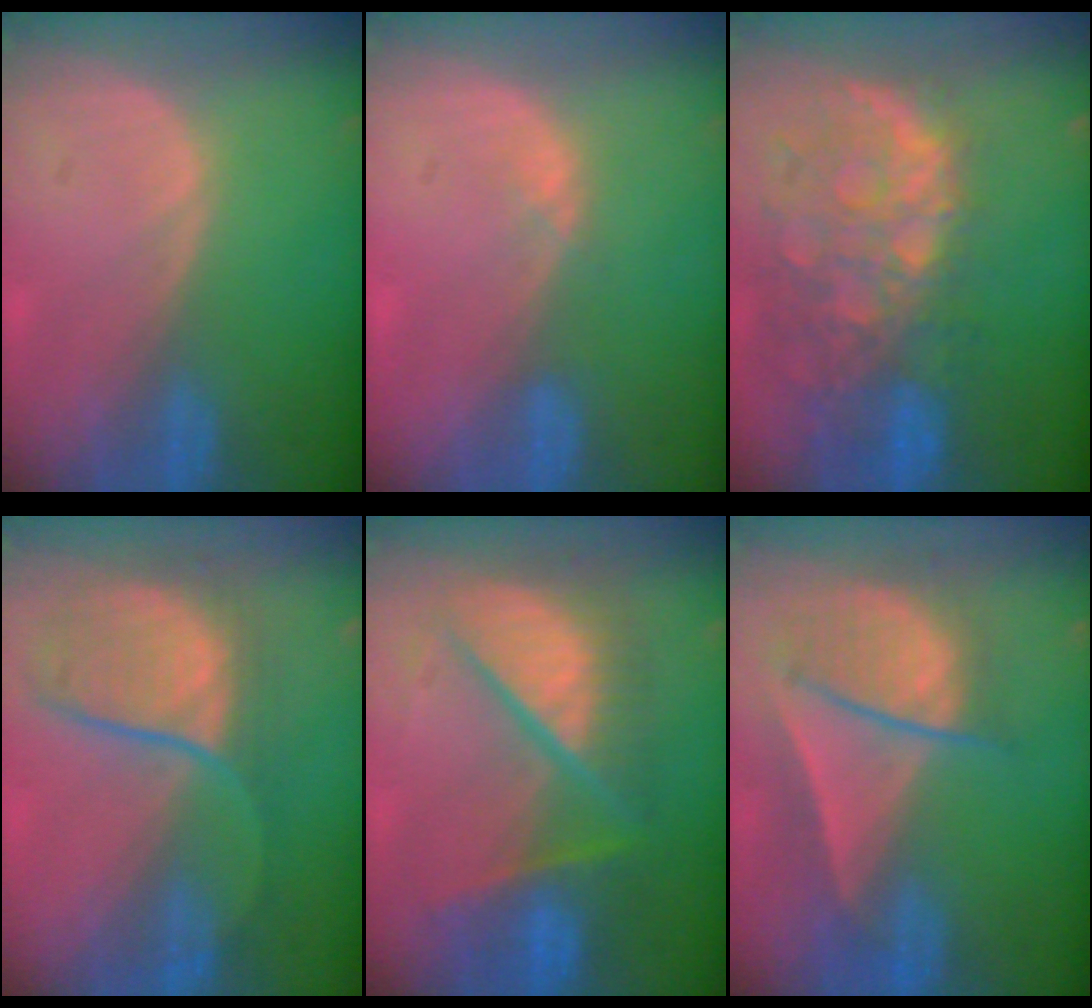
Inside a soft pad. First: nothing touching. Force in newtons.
{"total": 1.3, "press": 1.1, "slide": 0.8}
{"total": 12.3, "press": 10.2, "slide": 7.0}
{"total": 8.8, "press": 8.4, "slide": 2.6}
{"total": 10.4, "press": 10.3, "slide": 1.2}
{"total": 8.2, "press": 7.5, "slide": 3.3}